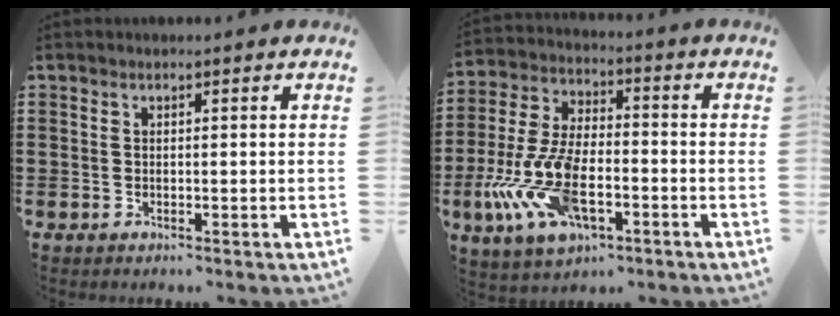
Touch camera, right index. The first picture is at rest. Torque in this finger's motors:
{"motor_torque": [2.14, 0.00, 1.05, 0.21]}